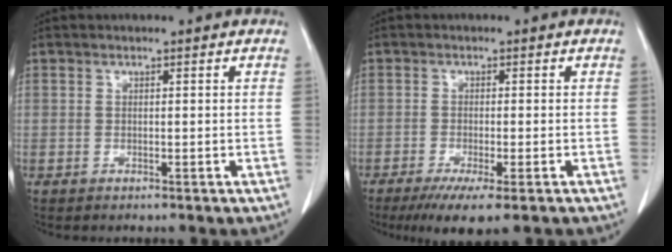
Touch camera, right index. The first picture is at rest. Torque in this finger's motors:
{"motor_torque": [0.81, -0.82, 0.53, 0.12]}